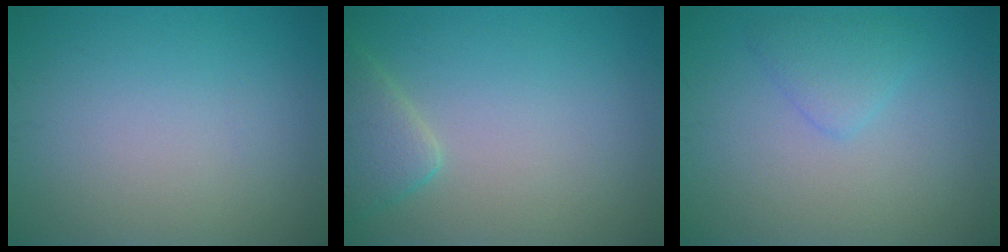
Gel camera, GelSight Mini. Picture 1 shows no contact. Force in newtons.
{"total": 2.9, "press": 2.9, "slide": 0.2}
{"total": 2.0, "press": 2.0, "slide": 0.0}